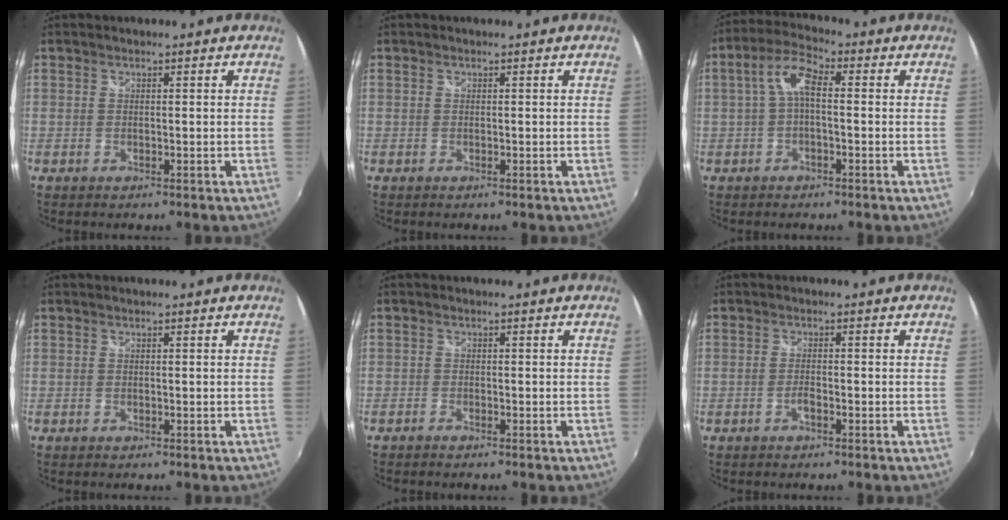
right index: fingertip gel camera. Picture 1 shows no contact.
{"total": 0.0}
{"total": 5.7, "force": [-0.1, 2.3, 5.3], "torque": [-0.112, 0.020, -0.002]}
{"total": 0.0}
{"total": 1.0, "force": [-0.9, 0.2, 0.3], "torque": [-0.011, -0.004, -0.019]}
{"total": 1.4, "force": [-0.8, 0.2, 1.1], "torque": [-0.025, 0.001, -0.017]}